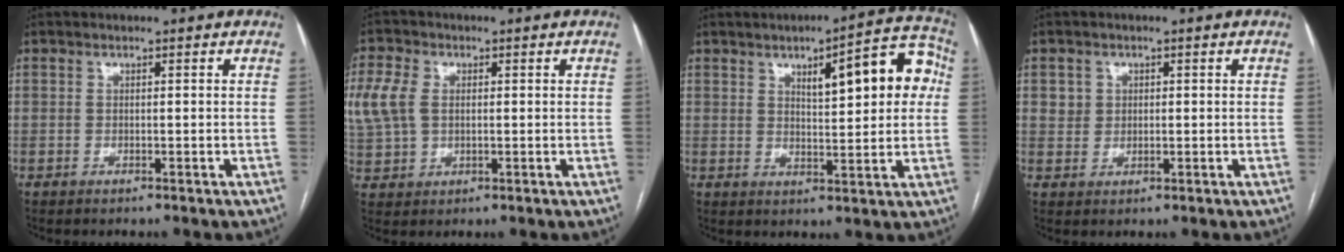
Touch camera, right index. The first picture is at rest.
{"total": 6.8, "force": [1.2, 4.7, 4.8], "torque": [-0.135, 0.015, 0.026]}
{"total": 12.1, "force": [3.3, 3.2, 11.2], "torque": [-0.141, 0.029, 0.042]}
{"total": 2.5, "force": [0.8, 2.4, 0.4], "torque": [-0.005, 0.004, 0.016]}